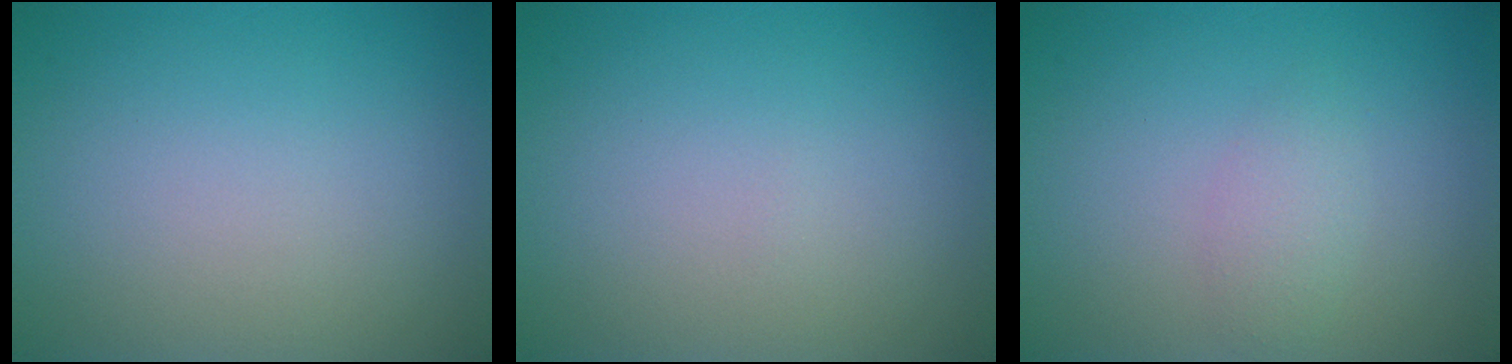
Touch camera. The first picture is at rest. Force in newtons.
{"total": 0.0}
{"total": 1.5, "press": 1.5, "slide": 0.0}